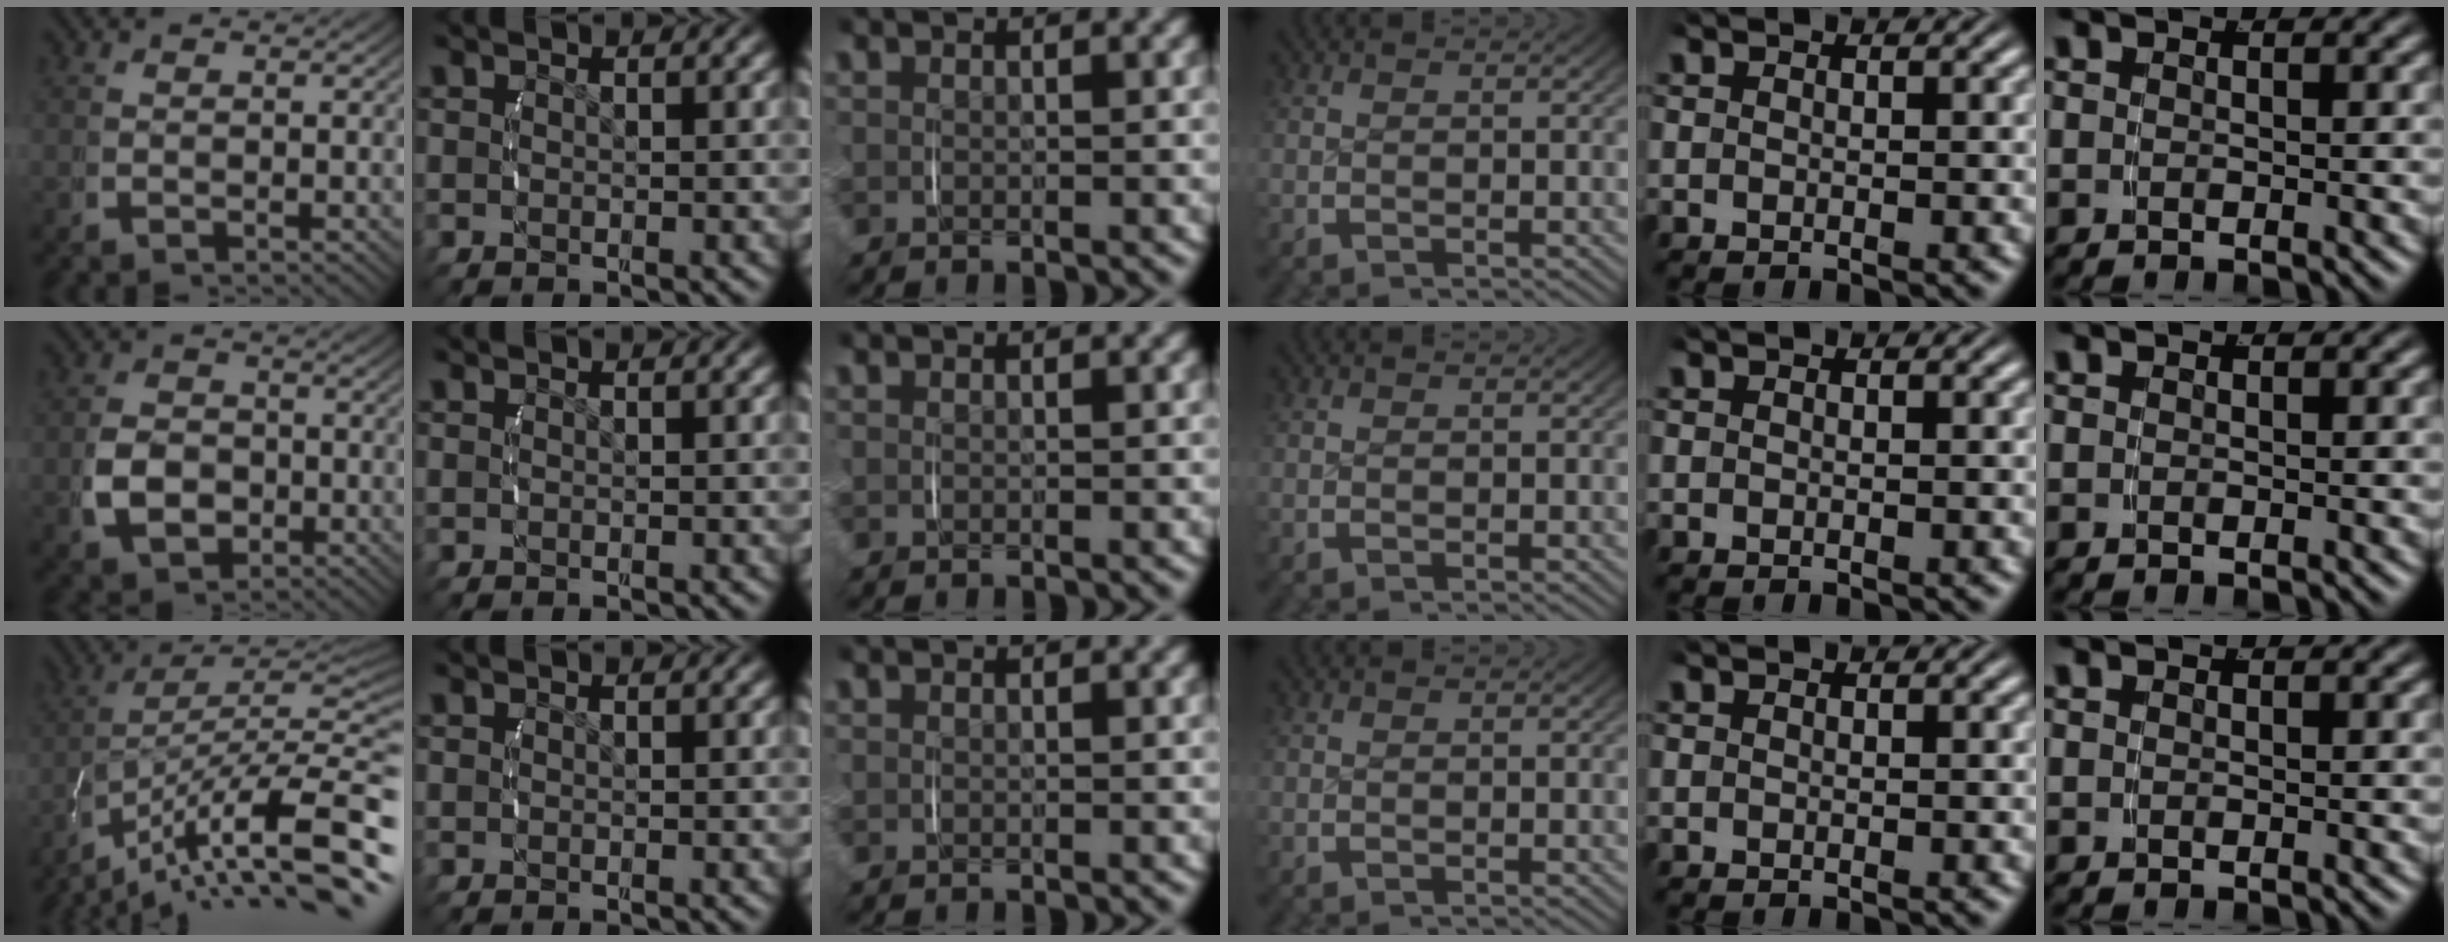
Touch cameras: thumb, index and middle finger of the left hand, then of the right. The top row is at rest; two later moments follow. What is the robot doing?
{"motion": "lift_and_place", "object": "string"}